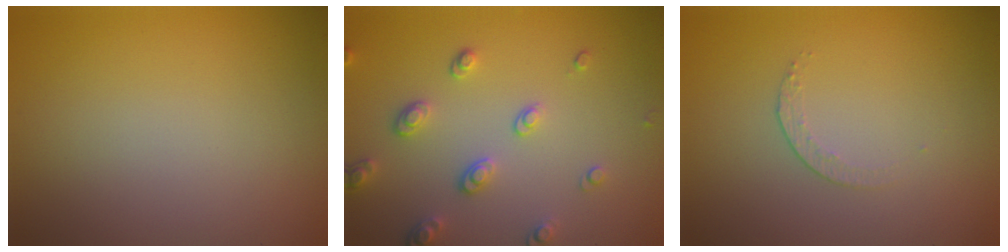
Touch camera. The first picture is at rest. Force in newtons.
{"total": 2.6, "press": 2.4, "slide": 0.9}
{"total": 1.2, "press": 0.5, "slide": 1.1}